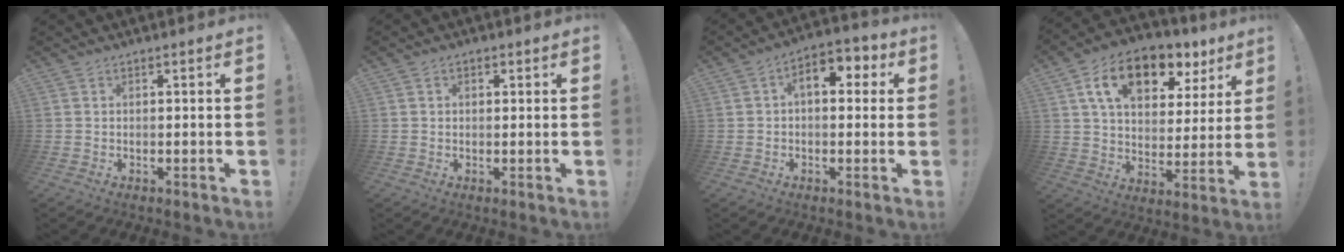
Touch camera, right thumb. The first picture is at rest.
{"total": 1.4, "force": [0.3, 1.2, 0.8], "torque": [-0.009, 0.002, 0.005]}
{"total": 8.1, "force": [1.7, 4.8, 6.3], "torque": [-0.082, 0.002, 0.027]}
{"total": 16.7, "force": [9.0, 9.9, 9.9], "torque": [-0.161, -0.037, 0.160]}